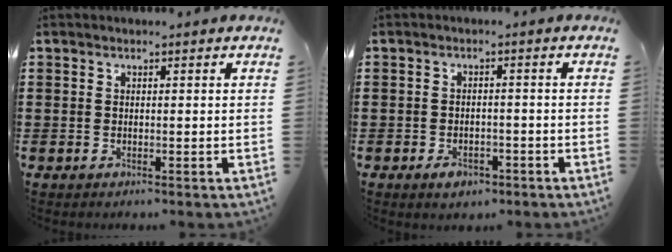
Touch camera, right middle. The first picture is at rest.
{"total": 2.3, "force": [-1.6, 1.3, 0.9], "torque": [-0.020, 0.002, -0.033]}